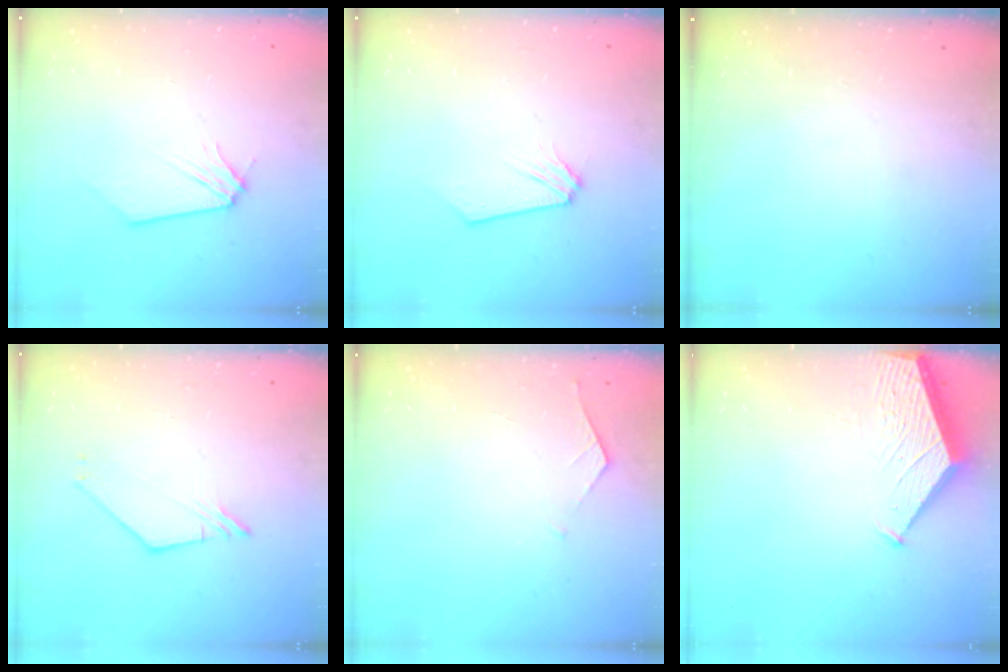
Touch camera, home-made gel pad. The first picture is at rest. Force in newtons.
{"total": 0.0}
{"total": 0.0}
{"total": 2.2, "press": 2.2, "slide": 0.4}
{"total": 3.7, "press": 3.6, "slide": 0.4}
{"total": 1.4, "press": 1.4, "slide": 0.3}